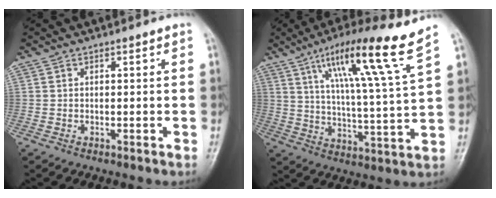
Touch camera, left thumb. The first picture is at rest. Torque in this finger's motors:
{"motor_torque": [0.61, 0.39, 1.87, -0.89, 0.18]}